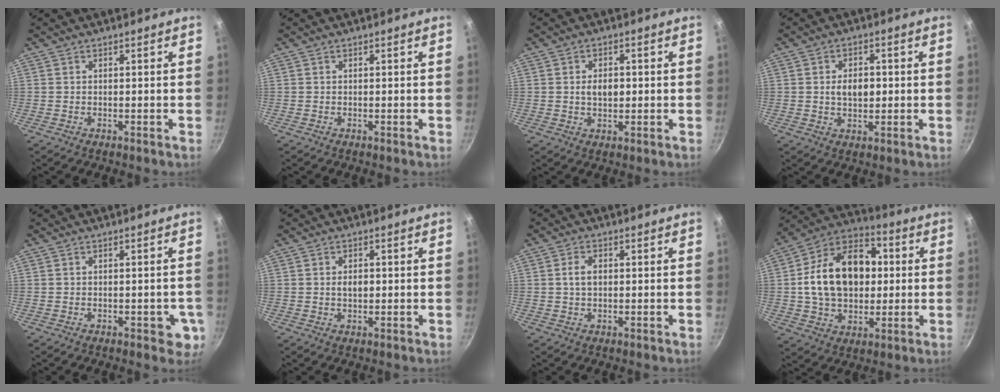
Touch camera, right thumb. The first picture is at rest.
{"total": 0.0}
{"total": 4.1, "force": [0.1, 2.6, 3.2], "torque": [-0.039, 0.003, 0.000]}
{"total": 5.3, "force": [0.2, 3.4, 4.1], "torque": [-0.049, 0.003, 0.000]}
{"total": 4.5, "force": [-1.3, 2.6, 3.5], "torque": [-0.015, 0.006, -0.015]}
{"total": 2.8, "force": [0.1, 1.8, 2.1], "torque": [-0.026, 0.003, 0.000]}
{"total": 3.3, "force": [0.3, 2.1, 2.4], "torque": [-0.036, 0.007, 0.004]}
{"total": 20.7, "force": [1.7, 14.6, 14.6], "torque": [-0.214, 0.030, 0.019]}